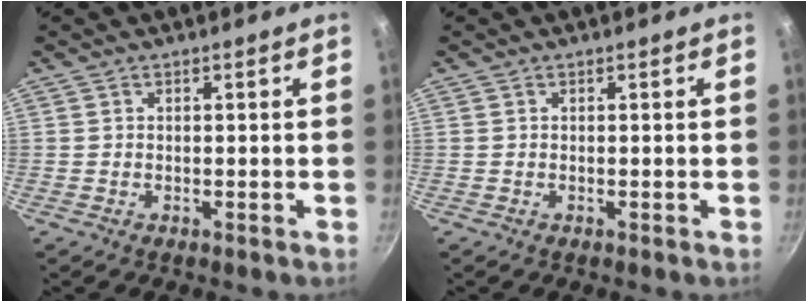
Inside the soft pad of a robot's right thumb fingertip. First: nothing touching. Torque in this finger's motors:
{"motor_torque": [0.00, 0.00, 0.03, 0.01, 0.00]}